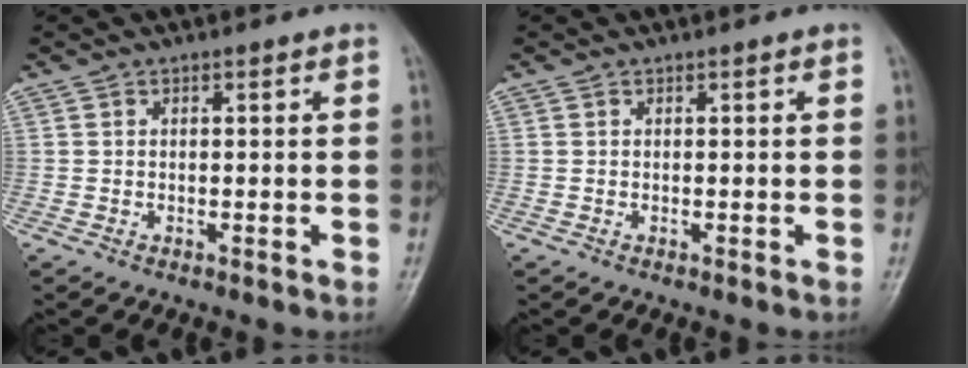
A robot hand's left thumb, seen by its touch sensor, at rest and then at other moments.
{"total": 0.0}